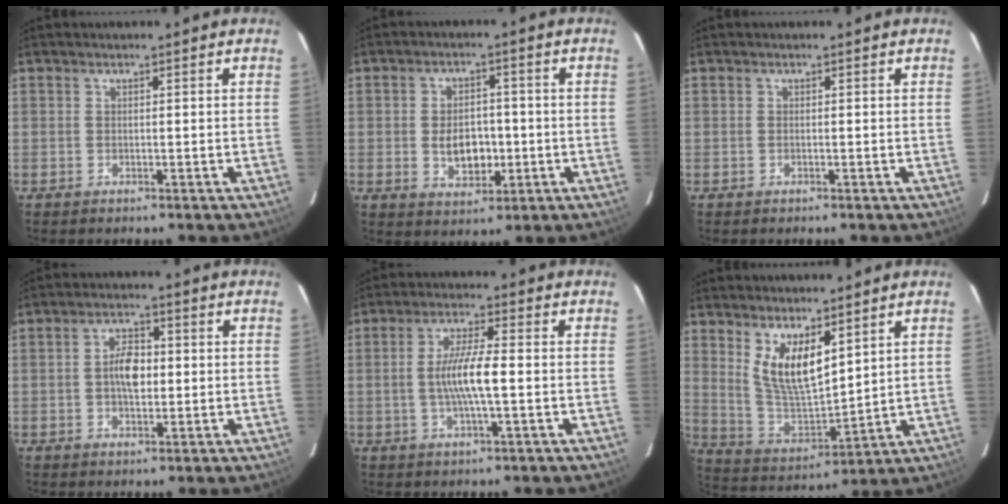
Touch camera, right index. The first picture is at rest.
{"total": 7.2, "force": [-1.1, 4.8, 5.2], "torque": [-0.099, 0.002, -0.011]}
{"total": 0.0}
{"total": 5.6, "force": [0.0, 3.0, 4.7], "torque": [-0.086, 0.010, 0.000]}
{"total": 7.5, "force": [-1.0, 0.8, 7.4], "torque": [-0.137, -0.001, -0.018]}
{"total": 11.0, "force": [5.7, 4.2, 8.4], "torque": [-0.158, -0.012, 0.125]}